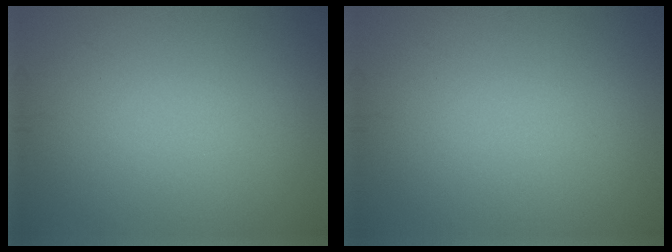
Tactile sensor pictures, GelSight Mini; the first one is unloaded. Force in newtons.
{"total": 0.0}